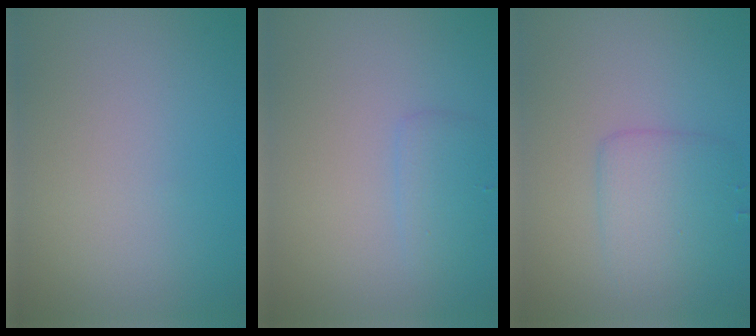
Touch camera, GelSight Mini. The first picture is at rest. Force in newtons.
{"total": 1.7, "press": 1.7, "slide": 0.1}
{"total": 3.1, "press": 3.1, "slide": 0.2}